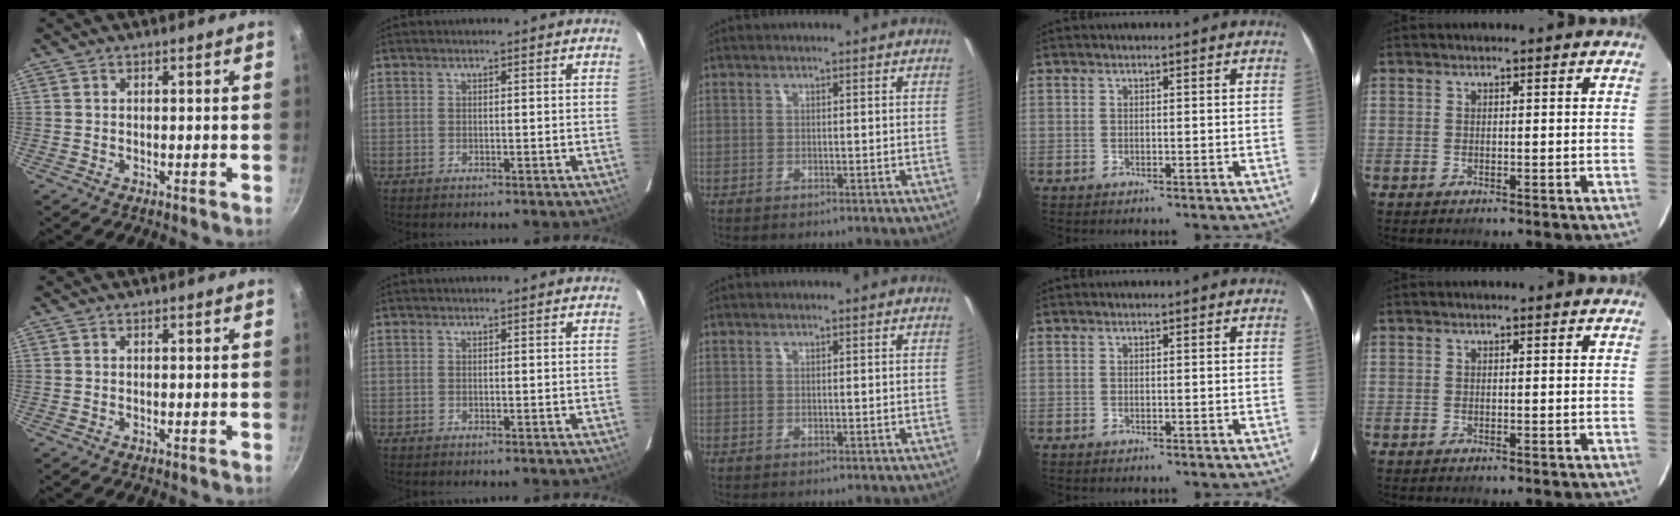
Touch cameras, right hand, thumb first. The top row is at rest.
{}